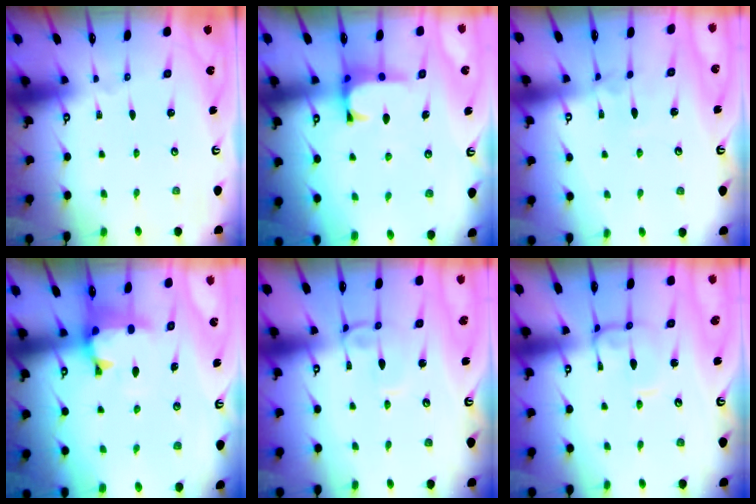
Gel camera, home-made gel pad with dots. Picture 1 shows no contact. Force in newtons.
{"total": 0.8, "press": 0.1, "slide": 0.8}
{"total": 2.8, "press": 2.8, "slide": 0.4}
{"total": 1.5, "press": 0.9, "slide": 1.2}
{"total": 1.0, "press": 0.9, "slide": 0.5}
{"total": 4.2, "press": 4.1, "slide": 0.8}